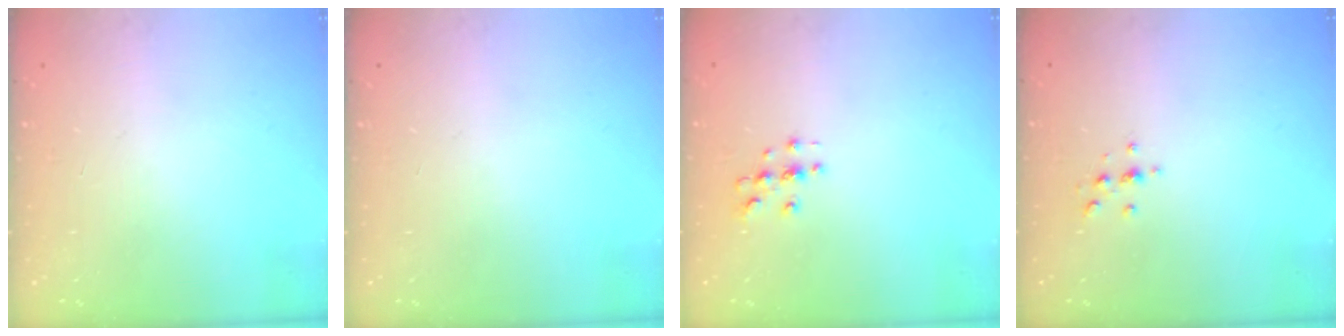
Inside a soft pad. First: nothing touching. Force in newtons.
{"total": 0.0}
{"total": 2.8, "press": 2.8, "slide": 0.2}
{"total": 2.3, "press": 2.3, "slide": 0.2}